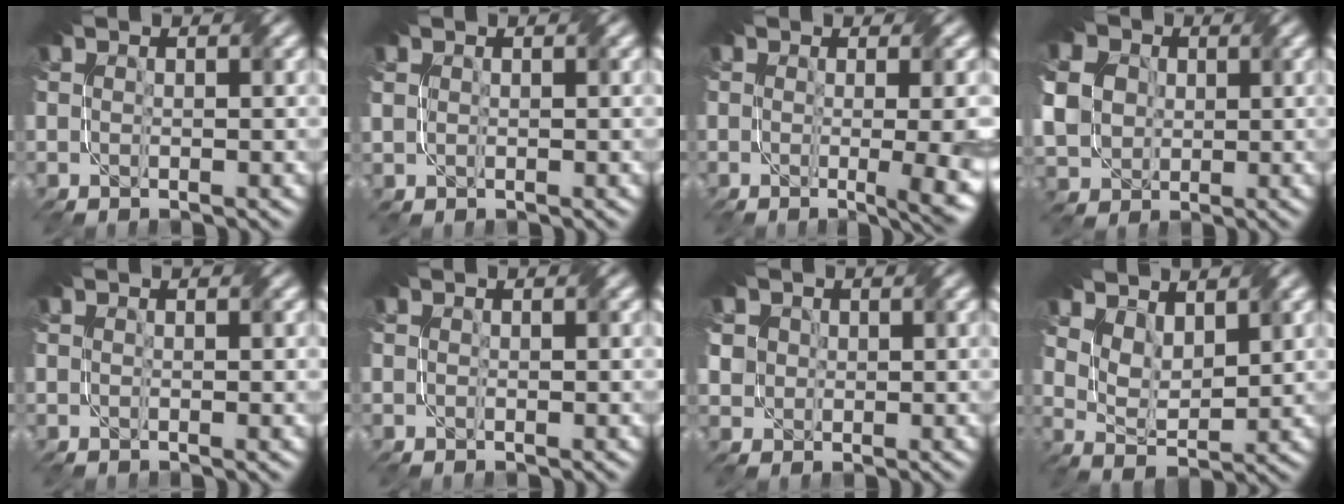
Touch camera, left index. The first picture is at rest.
{"total": 0.6, "force": [0.5, 0.3, -0.3], "torque": [-0.001, 0.002, 0.012]}
{"total": 8.1, "force": [-0.8, 3.3, 7.3], "torque": [-0.045, 0.000, -0.012]}
{"total": 9.8, "force": [2.8, 8.1, 4.7], "torque": [-0.131, 0.025, 0.050]}
{"total": 0.0}
{"total": 0.0}
{"total": 2.2, "force": [1.0, 1.9, 0.0], "torque": [-0.022, 0.003, 0.021]}
{"total": 4.2, "force": [3.1, 2.0, 2.0], "torque": [-0.048, 0.000, 0.054]}